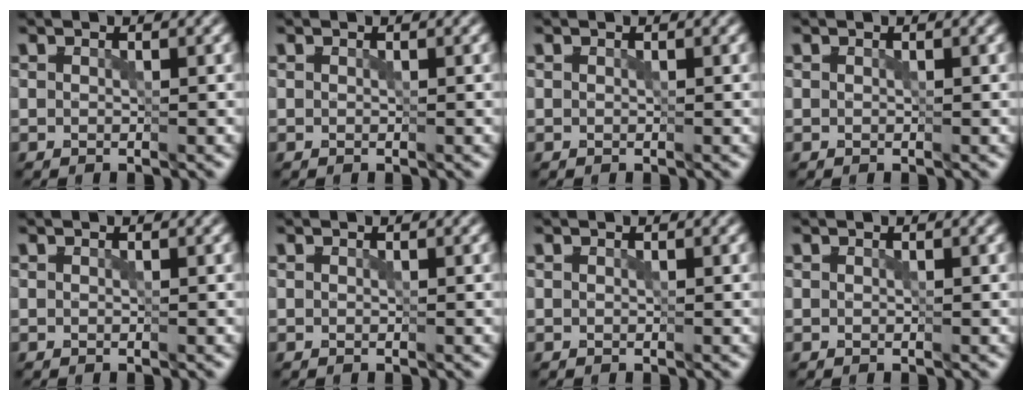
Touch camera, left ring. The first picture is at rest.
{"total": 0.0}
{"total": 0.0}
{"total": 0.0}
{"total": 0.0}
{"total": 0.0}
{"total": 0.0}
{"total": 0.0}